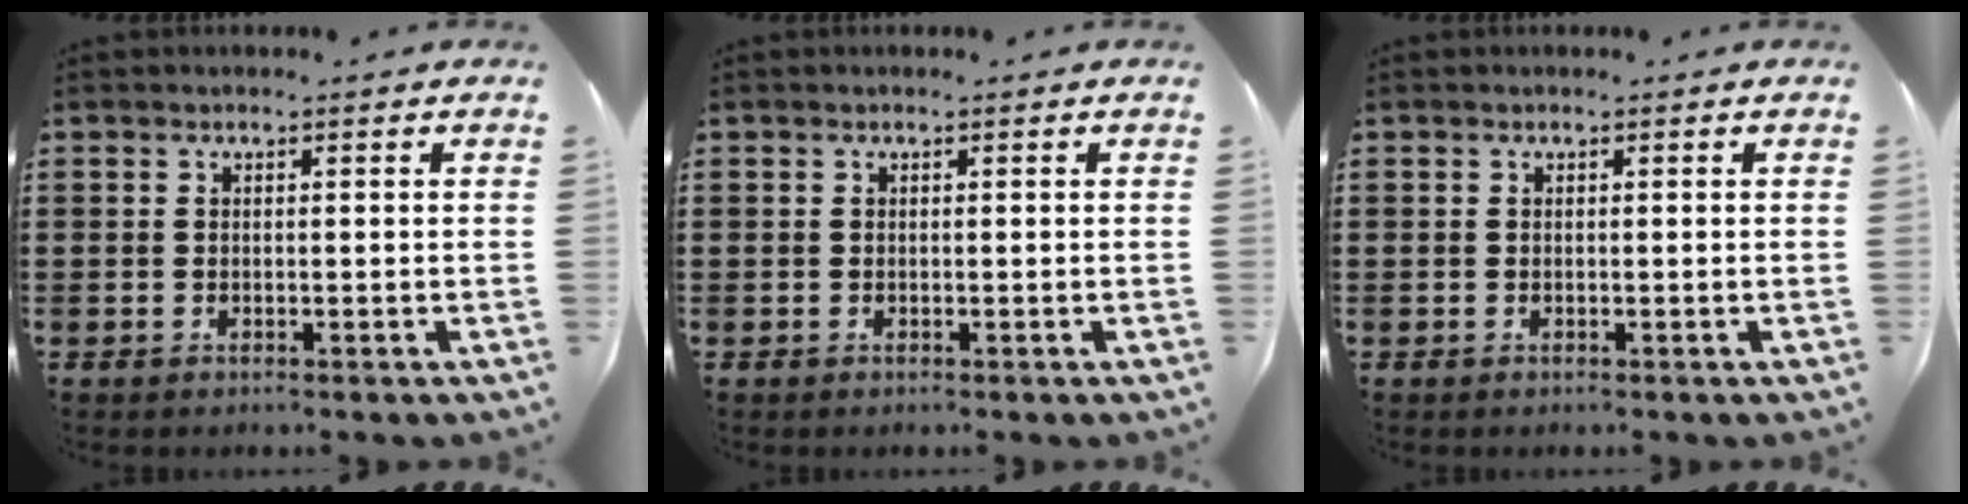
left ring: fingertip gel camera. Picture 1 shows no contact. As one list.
[{"total": 0.0}, {"total": 0.0}]